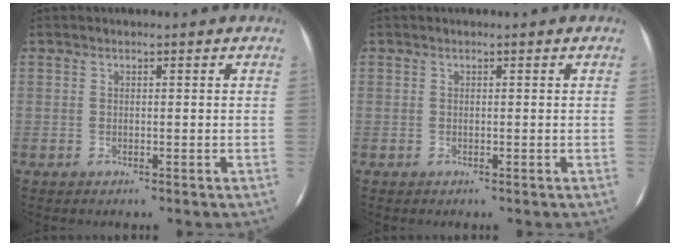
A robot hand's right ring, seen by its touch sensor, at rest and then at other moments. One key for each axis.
{"total": 0.0}